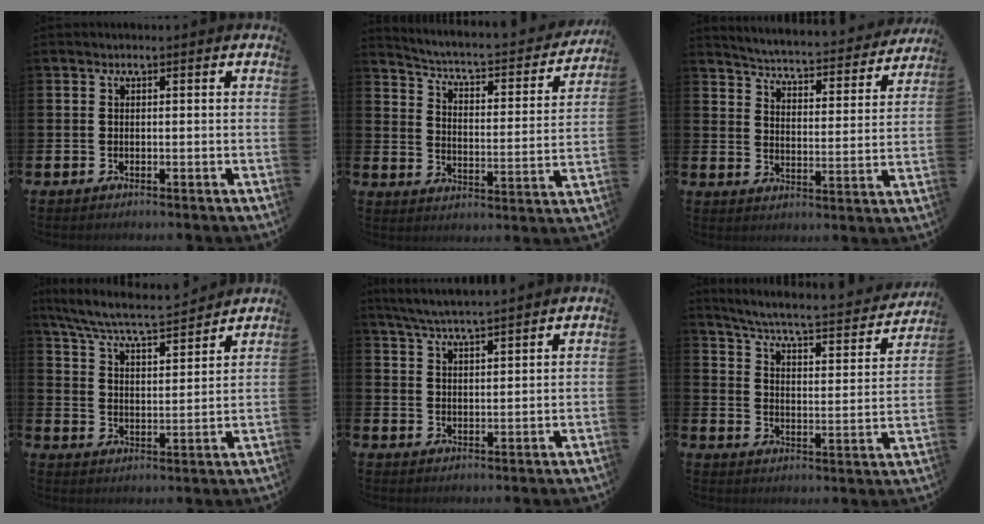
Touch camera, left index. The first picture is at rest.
{"total": 4.3, "force": [4.0, 0.4, 1.7], "torque": [-0.061, -0.038, 0.057]}
{"total": 4.5, "force": [4.4, 0.3, 0.8], "torque": [-0.046, -0.040, 0.070]}
{"total": 7.1, "force": [6.7, 0.4, 2.2], "torque": [-0.070, -0.048, 0.115]}
{"total": 5.0, "force": [4.8, -0.2, 1.2], "torque": [-0.046, -0.019, 0.088]}
{"total": 5.0, "force": [4.5, 0.3, 2.1], "torque": [-0.069, -0.038, 0.068]}